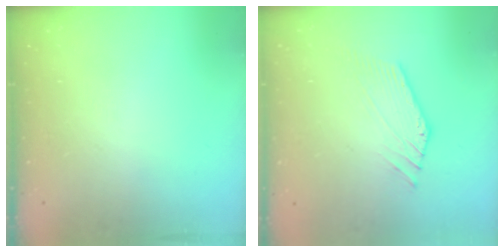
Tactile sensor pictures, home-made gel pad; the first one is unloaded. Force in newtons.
{"total": 3.7, "press": 3.7, "slide": 0.6}